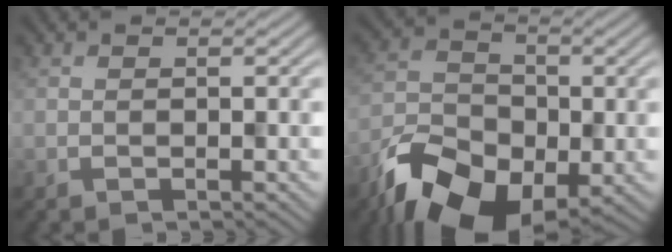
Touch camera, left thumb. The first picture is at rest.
{"total": 12.6, "force": [-7.9, 7.4, 6.3], "torque": [-0.133, -0.048, -0.135]}